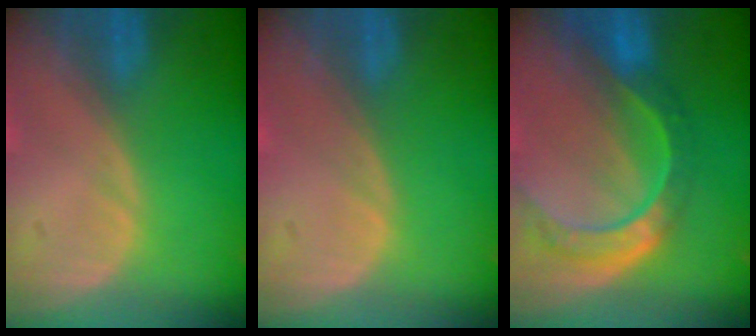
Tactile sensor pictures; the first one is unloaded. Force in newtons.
{"total": 0.6, "press": 0.1, "slide": 0.6}
{"total": 8.8, "press": 7.4, "slide": 4.7}